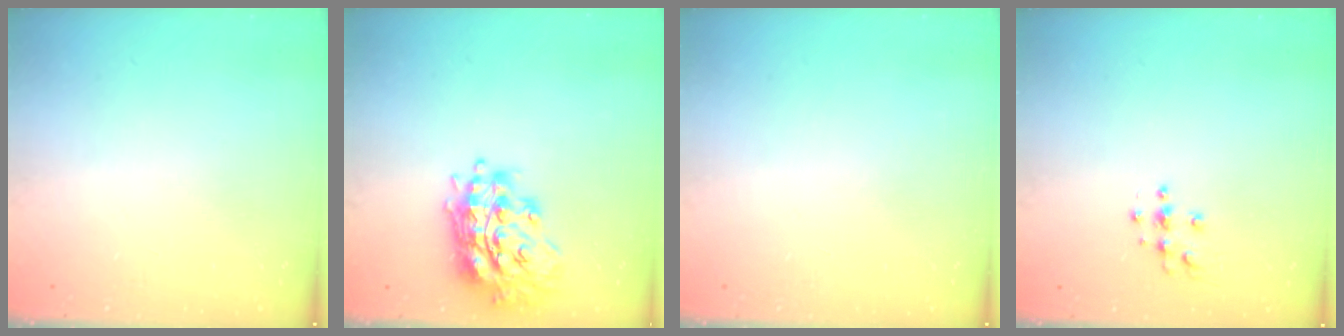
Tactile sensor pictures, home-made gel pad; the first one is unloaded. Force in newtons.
{"total": 18.7, "press": 18.7, "slide": 1.8}
{"total": 0.0}
{"total": 5.1, "press": 5.1, "slide": 0.3}